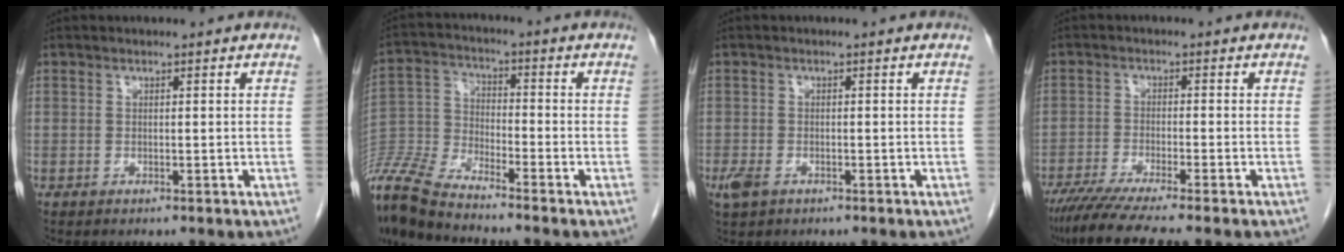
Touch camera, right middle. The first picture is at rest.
{"total": 11.7, "force": [-10.9, 0.0, 4.2], "torque": [-0.094, -0.014, -0.221]}
{"total": 2.6, "force": [-1.3, 1.5, 1.7], "torque": [-0.041, -0.004, -0.018]}
{"total": 9.7, "force": [-7.9, -0.9, 5.4], "torque": [-0.077, -0.029, -0.129]}